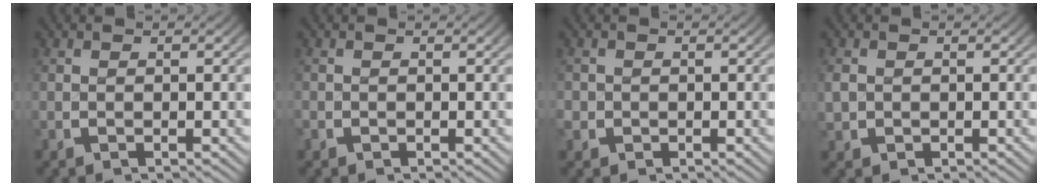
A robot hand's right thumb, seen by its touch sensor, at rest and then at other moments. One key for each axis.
{"total": 0.9, "fx": -0.4, "fy": 0.4, "fz": -0.7, "tx": 0.012, "ty": -0.013, "tz": -0.005}
{"total": 1.6, "fx": -0.5, "fy": 1.5, "fz": -0.2, "tx": -0.004, "ty": -0.015, "tz": -0.006}
{"total": 1.4, "fx": 0.0, "fy": 1.4, "fz": 0.1, "tx": -0.011, "ty": -0.010, "tz": 0.007}